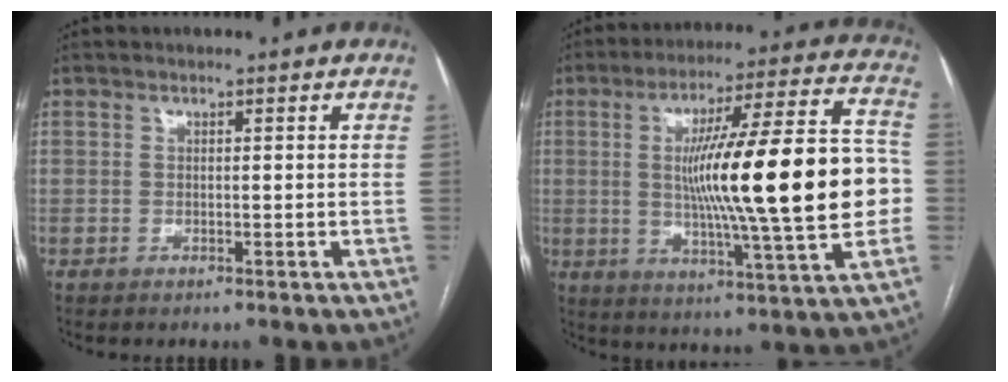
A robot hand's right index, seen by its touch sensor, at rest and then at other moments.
{"total": 24.9, "force": [-0.6, 1.6, 24.8], "torque": [-0.344, 0.019, -0.010]}